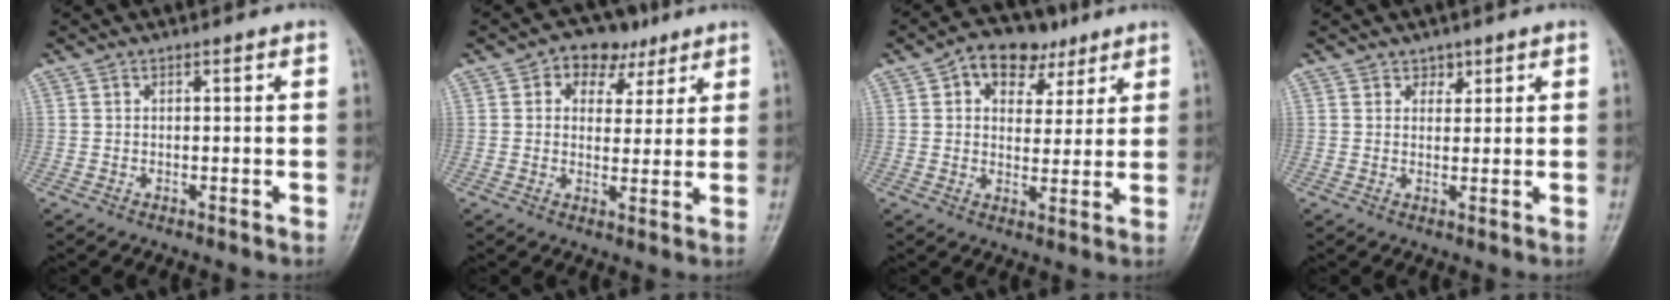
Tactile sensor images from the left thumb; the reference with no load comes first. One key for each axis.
{"total": 8.0, "fx": 4.0, "fy": 5.9, "fz": 3.7, "tx": -0.013, "ty": -0.007, "tz": 0.057}
{"total": 10.1, "fx": 5.1, "fy": 7.0, "fz": 5.3, "tx": -0.042, "ty": -0.006, "tz": 0.076}
{"total": 2.0, "fx": 1.3, "fy": 1.4, "fz": 0.4, "tx": 0.013, "ty": -0.007, "tz": 0.016}